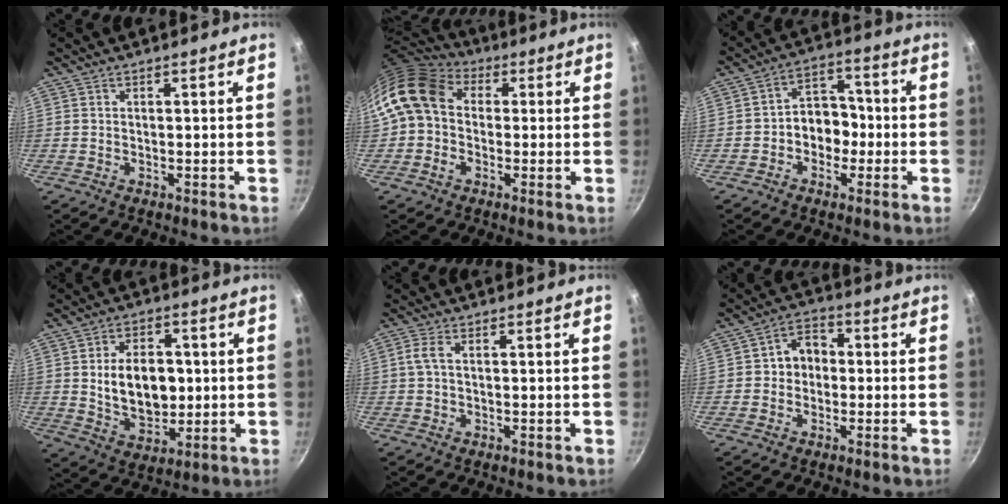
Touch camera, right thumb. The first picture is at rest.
{"total": 12.7, "force": [1.5, 10.1, 7.5], "torque": [-0.128, 0.018, 0.009]}
{"total": 7.8, "force": [-1.9, 6.2, 4.4], "torque": [-0.015, 0.035, -0.039]}
{"total": 13.0, "force": [0.9, 8.8, 9.5], "torque": [-0.123, -0.006, 0.022]}
{"total": 2.8, "force": [0.4, 1.3, 2.4], "torque": [-0.058, 0.007, 0.006]}
{"total": 6.1, "force": [-0.1, 5.1, 3.5], "torque": [-0.018, 0.017, -0.012]}